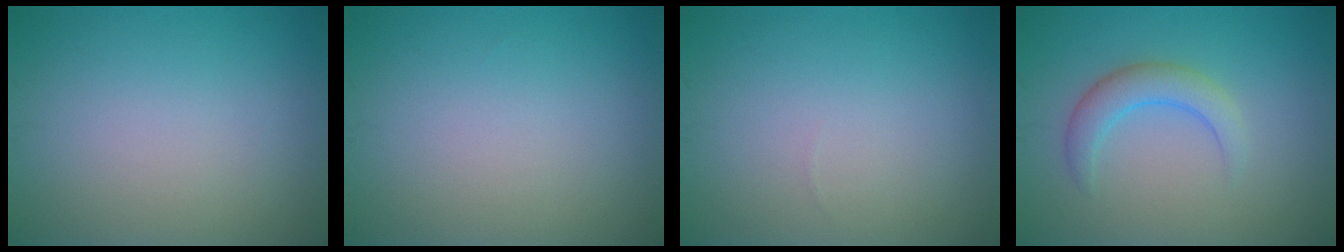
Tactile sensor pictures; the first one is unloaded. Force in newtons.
{"total": 0.0}
{"total": 0.0}
{"total": 2.9, "press": 2.9, "slide": 0.2}